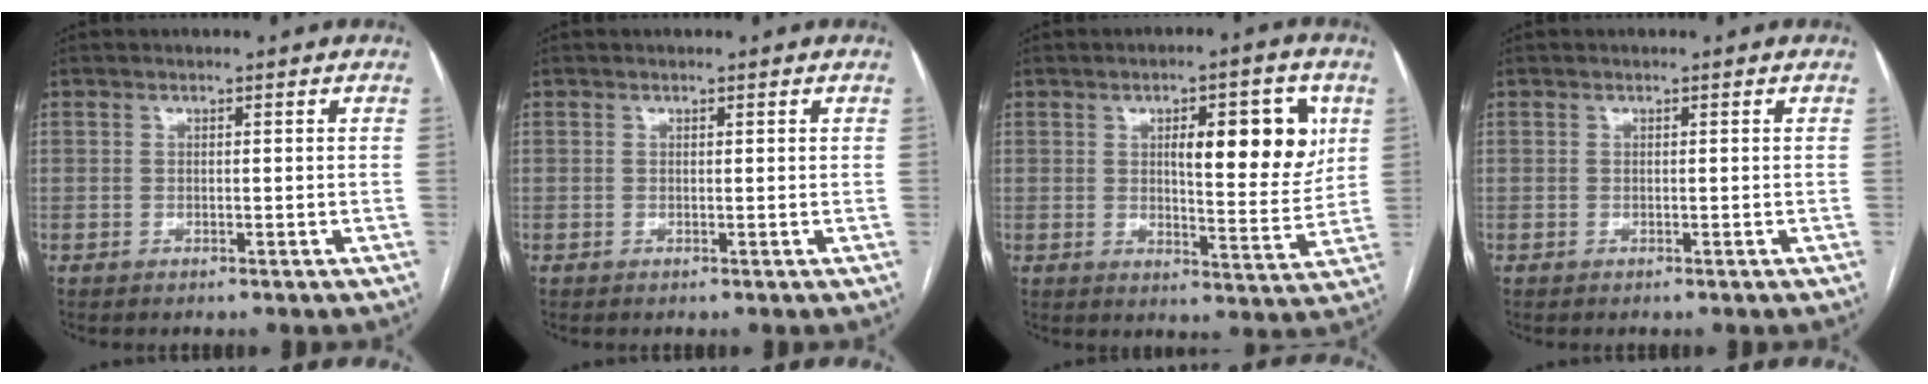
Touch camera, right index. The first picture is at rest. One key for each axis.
{"total": 0.0}
{"total": 12.0, "fx": 3.5, "fy": 3.3, "fz": 11.0, "tx": -0.146, "ty": 0.007, "tz": 0.051}
{"total": 0.0}